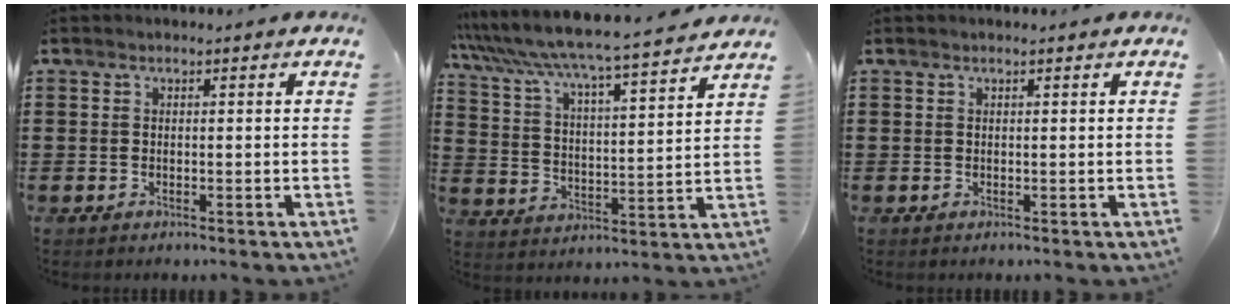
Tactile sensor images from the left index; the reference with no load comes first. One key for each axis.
{"total": 5.4, "fx": 5.0, "fy": -0.5, "fz": 2.0, "tx": -0.065, "ty": -0.046, "tz": 0.074}
{"total": 0.0}